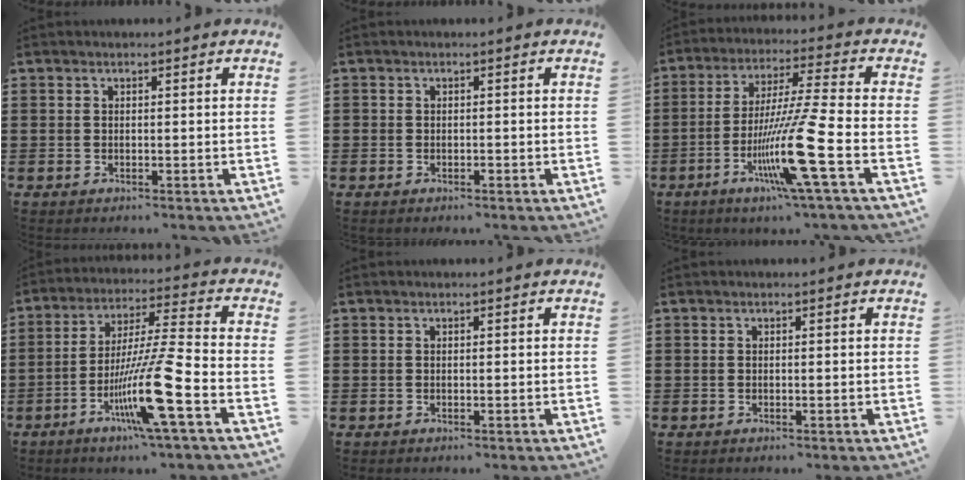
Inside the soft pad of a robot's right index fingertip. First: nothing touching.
{"total": 0.6, "force": [-0.4, 0.4, 0.2], "torque": [-0.004, 0.001, -0.008]}
{"total": 14.3, "force": [-5.1, -0.3, 13.4], "torque": [-0.260, -0.014, -0.098]}
{"total": 14.3, "force": [-6.1, 0.5, 13.0], "torque": [-0.249, -0.006, -0.111]}
{"total": 0.0}
{"total": 0.0}